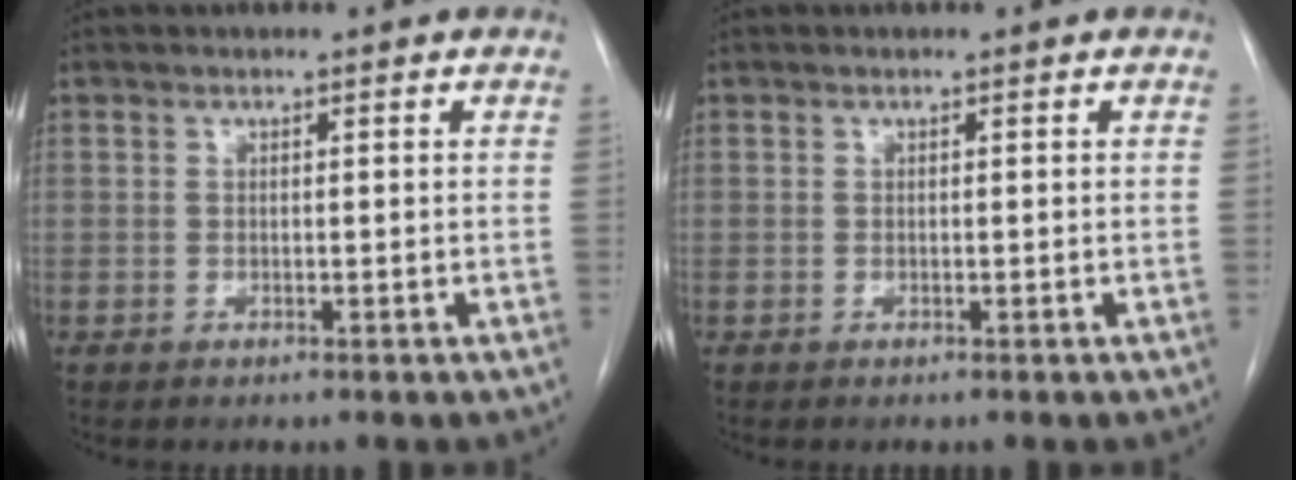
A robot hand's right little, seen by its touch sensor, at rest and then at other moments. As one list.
[{"total": 0.0}]